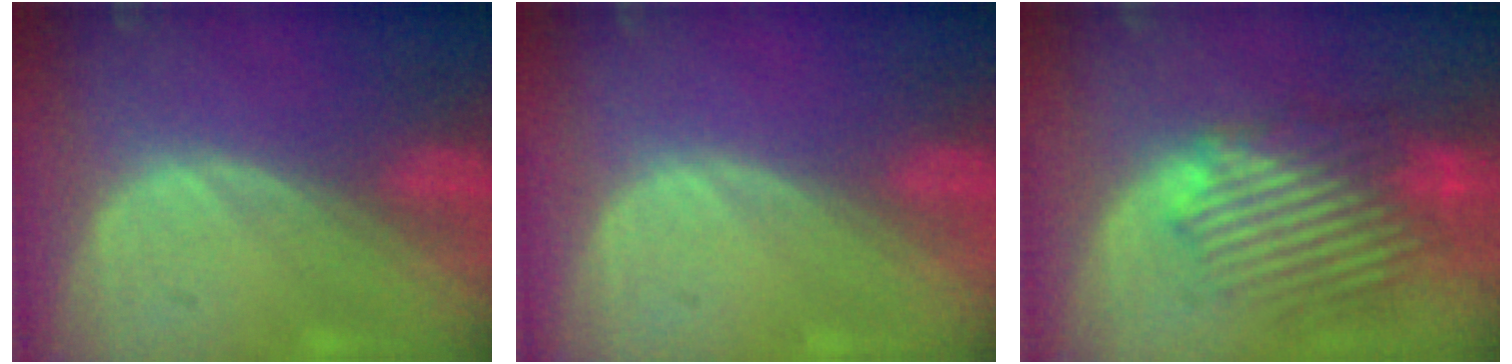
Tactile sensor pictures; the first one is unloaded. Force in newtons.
{"total": 0.0}
{"total": 10.0, "press": 9.1, "slide": 4.0}